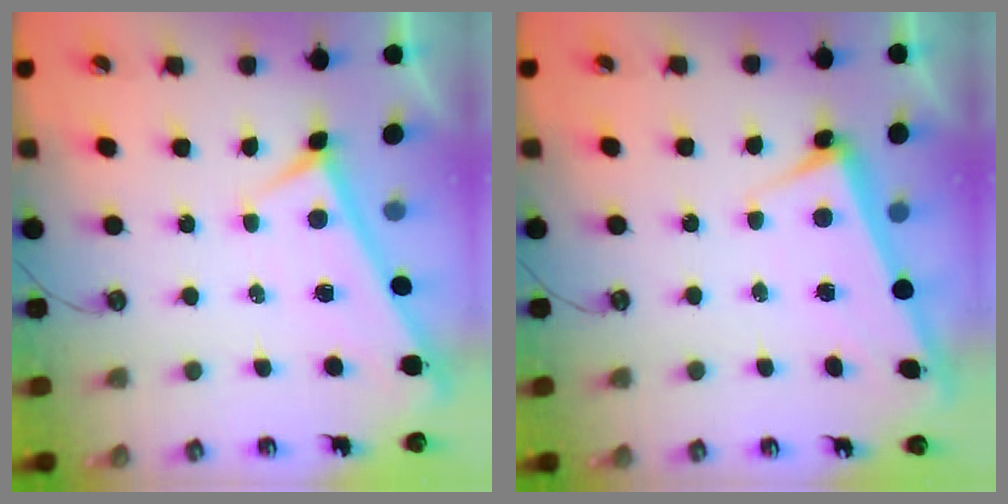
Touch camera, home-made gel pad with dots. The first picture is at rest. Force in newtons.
{"total": 2.5, "press": 2.4, "slide": 0.6}